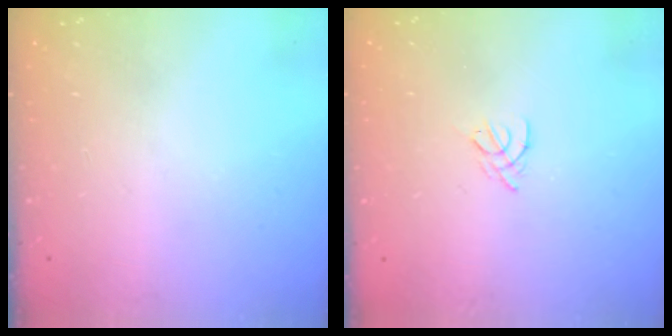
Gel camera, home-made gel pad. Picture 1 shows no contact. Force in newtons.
{"total": 2.5, "press": 2.4, "slide": 0.6}